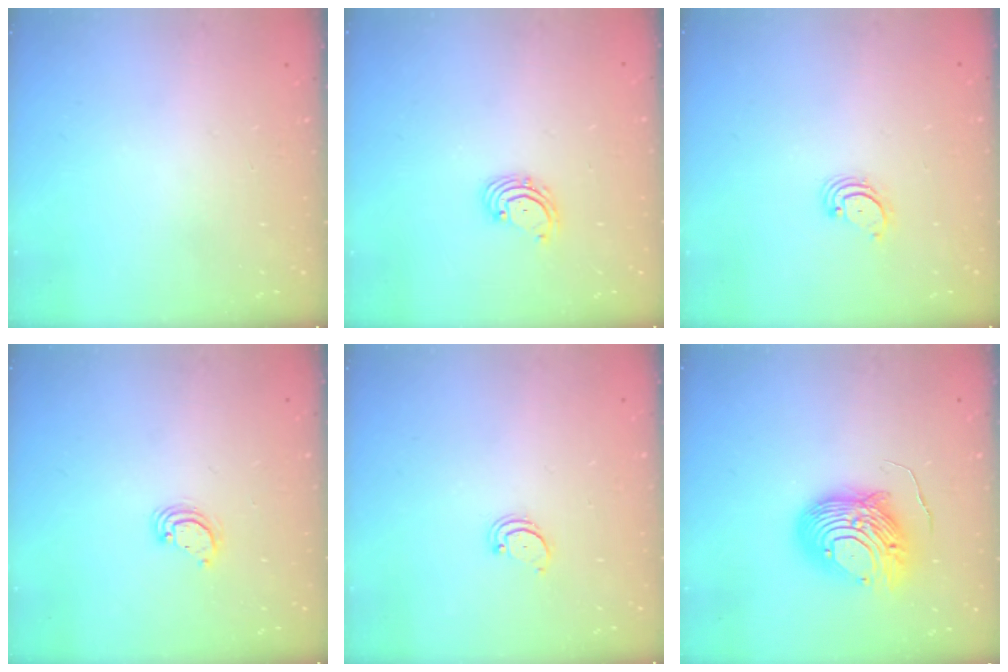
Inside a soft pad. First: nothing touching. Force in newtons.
{"total": 2.6, "press": 2.5, "slide": 0.6}
{"total": 2.7, "press": 2.7, "slide": 0.3}
{"total": 3.9, "press": 3.9, "slide": 0.4}
{"total": 2.4, "press": 2.3, "slide": 0.5}
{"total": 12.1, "press": 12.0, "slide": 1.2}